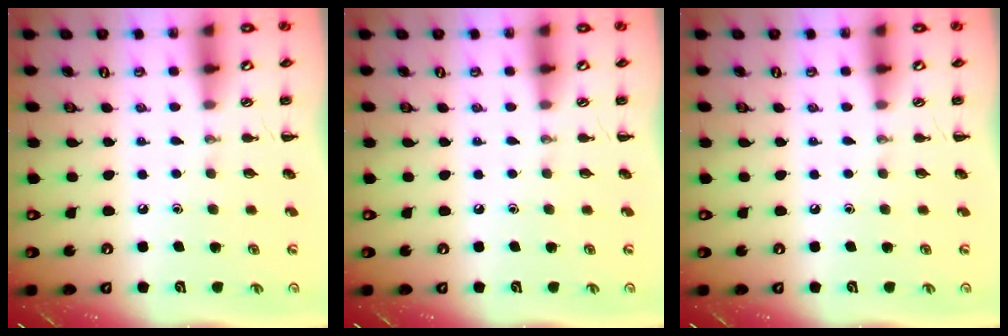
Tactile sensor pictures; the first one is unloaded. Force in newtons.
{"total": 0.0}
{"total": 0.0}